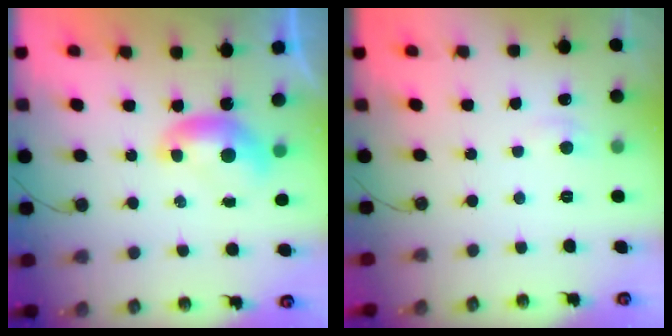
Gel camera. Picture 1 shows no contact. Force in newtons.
{"total": 1.9, "press": 1.8, "slide": 0.4}